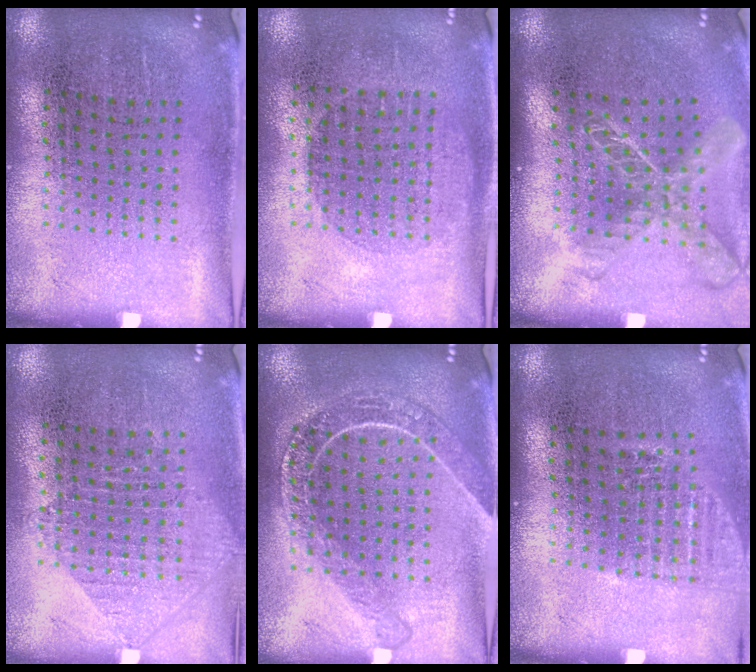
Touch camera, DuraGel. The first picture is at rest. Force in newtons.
{"total": 1.0, "press": 0.9, "slide": 0.4}
{"total": 1.9, "press": 1.5, "slide": 1.2}
{"total": 1.0, "press": 0.9, "slide": 0.4}
{"total": 1.8, "press": 1.6, "slide": 0.8}
{"total": 1.1, "press": 1.0, "slide": 0.4}